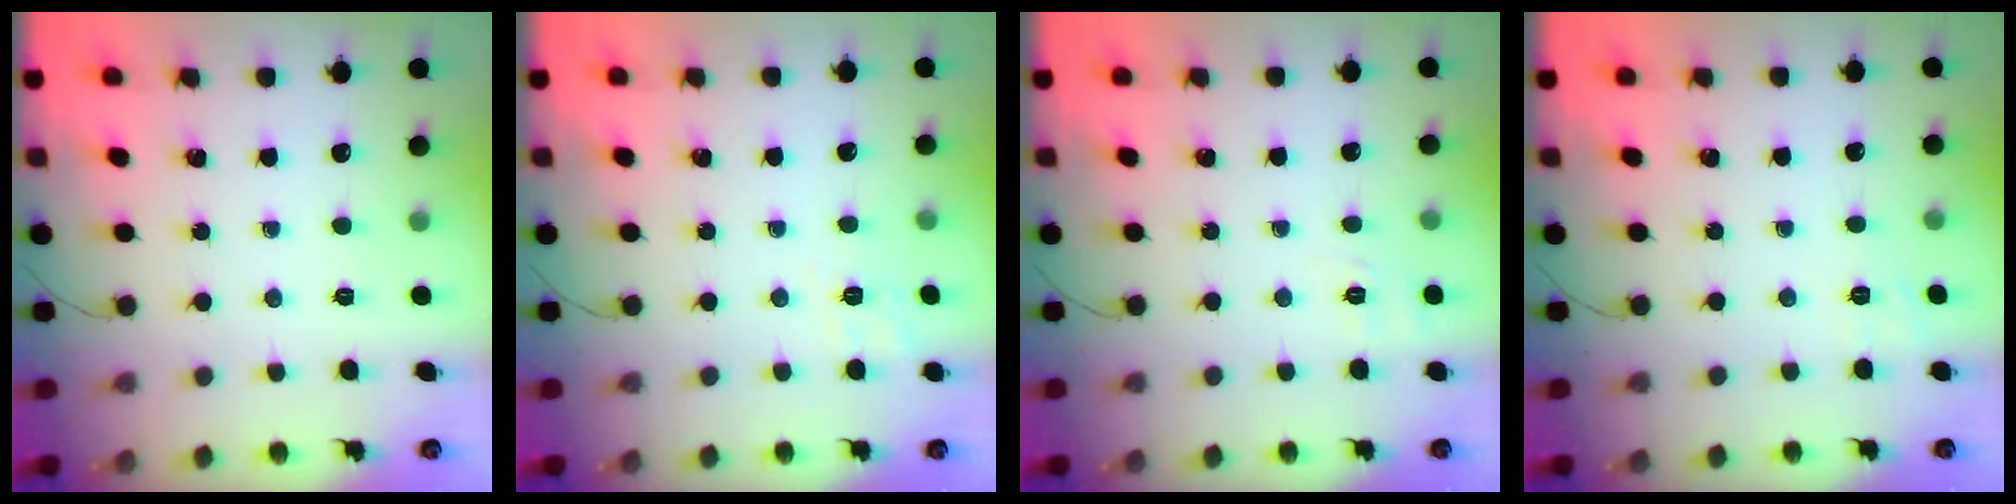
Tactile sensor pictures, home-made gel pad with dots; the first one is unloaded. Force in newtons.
{"total": 2.3, "press": 1.4, "slide": 1.9}
{"total": 1.8, "press": 0.1, "slide": 1.8}
{"total": 1.9, "press": 0.8, "slide": 1.7}